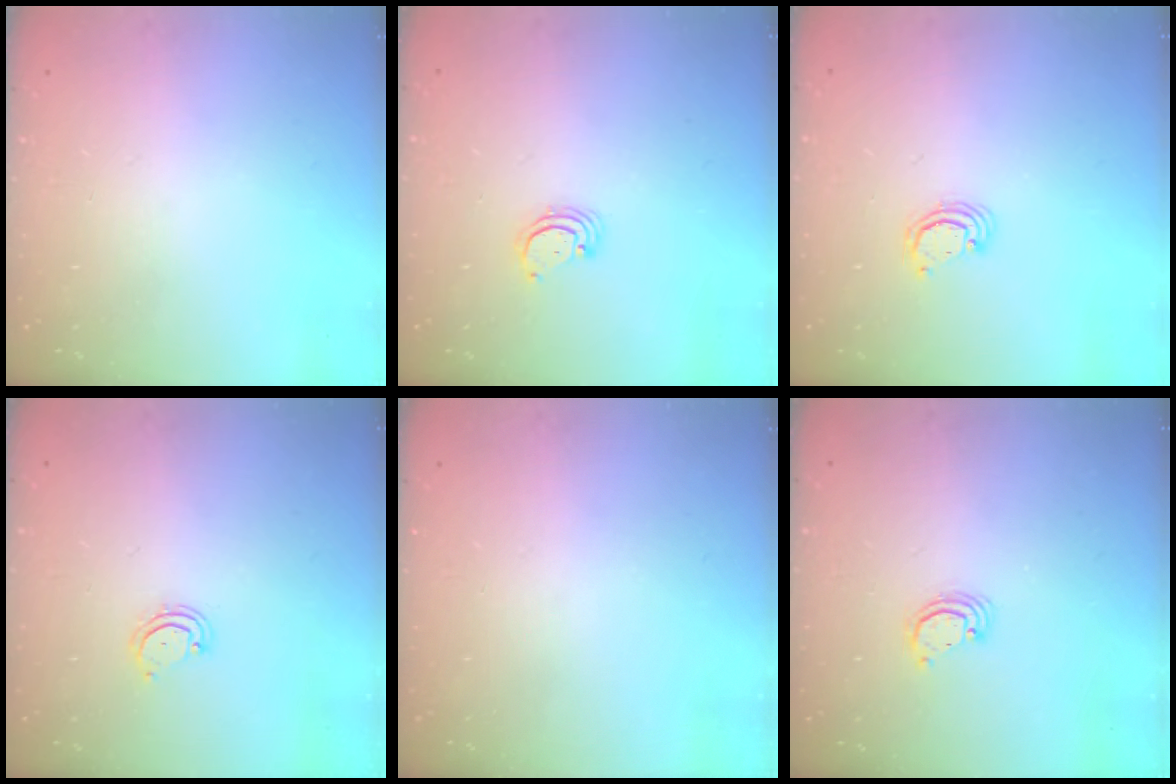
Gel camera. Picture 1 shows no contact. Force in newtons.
{"total": 2.5, "press": 2.5, "slide": 0.2}
{"total": 2.5, "press": 2.5, "slide": 0.2}
{"total": 3.8, "press": 3.8, "slide": 0.4}
{"total": 0.0}
{"total": 2.6, "press": 2.6, "slide": 0.2}